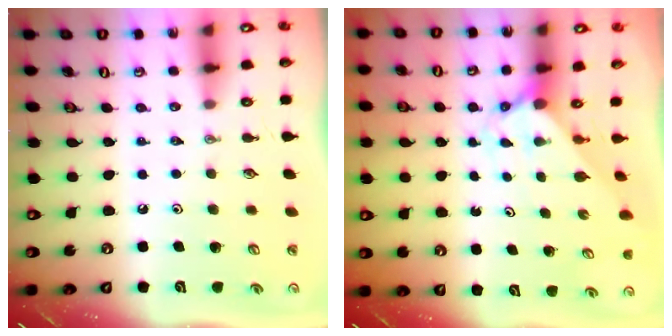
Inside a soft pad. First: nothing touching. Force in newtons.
{"total": 2.0, "press": 2.0, "slide": 0.2}